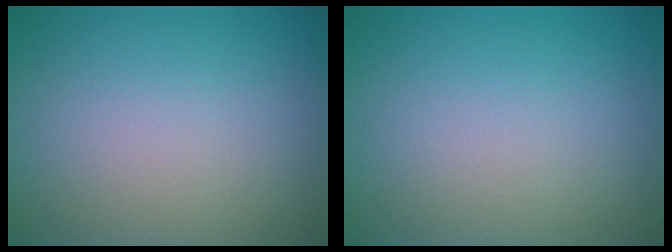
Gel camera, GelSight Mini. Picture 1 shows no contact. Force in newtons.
{"total": 0.0}